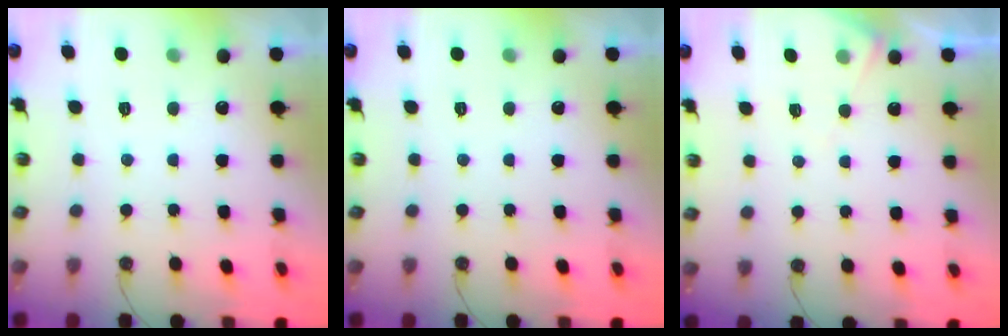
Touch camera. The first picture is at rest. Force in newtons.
{"total": 0.0}
{"total": 5.8, "press": 5.8, "slide": 0.8}